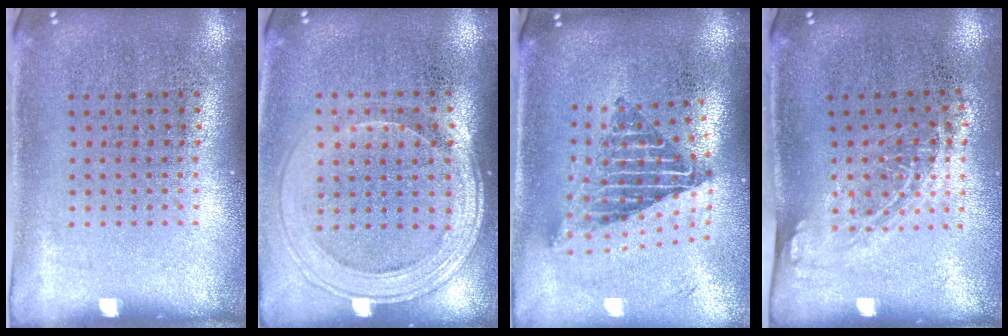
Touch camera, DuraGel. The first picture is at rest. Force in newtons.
{"total": 1.6, "press": 1.4, "slide": 0.7}
{"total": 2.3, "press": 1.6, "slide": 1.7}
{"total": 1.3, "press": 1.0, "slide": 0.9}